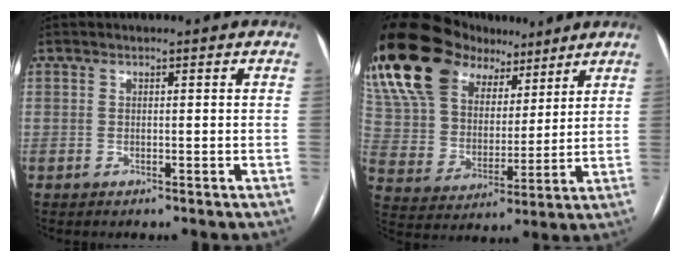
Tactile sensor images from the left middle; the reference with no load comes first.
{"total": 23.3, "force": [15.5, 12.9, 11.8], "torque": [-0.258, 0.072, 0.278]}